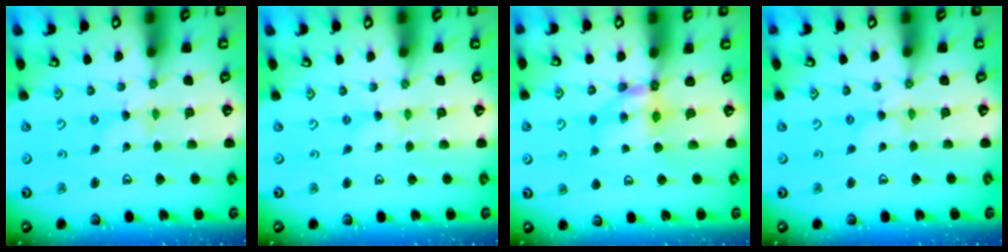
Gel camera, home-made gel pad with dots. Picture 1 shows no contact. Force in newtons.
{"total": 0.0}
{"total": 6.3, "press": 6.3, "slide": 0.6}
{"total": 1.3, "press": 1.3, "slide": 0.3}